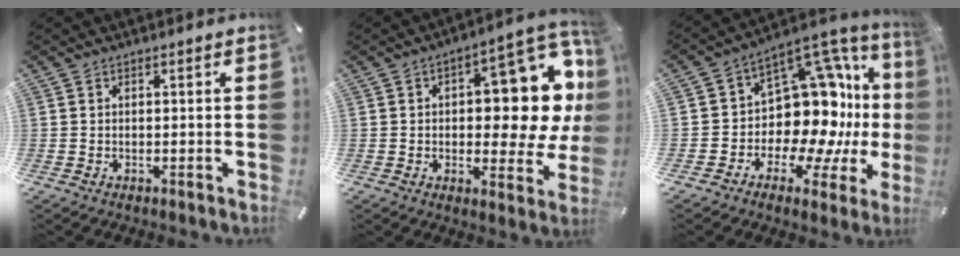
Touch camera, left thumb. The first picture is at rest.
{"total": 19.9, "force": [4.9, 8.9, 17.1], "torque": [-0.197, -0.049, 0.076]}
{"total": 18.2, "force": [1.2, 12.7, 12.9], "torque": [-0.191, -0.050, 0.031]}